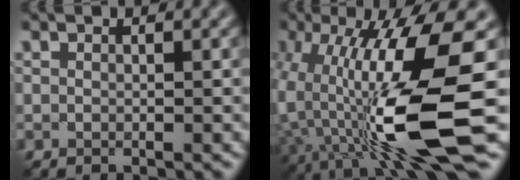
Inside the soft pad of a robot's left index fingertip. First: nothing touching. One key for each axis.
{"total": 12.5, "fx": -1.7, "fy": 2.8, "fz": 12.1, "tx": -0.224, "ty": -0.006, "tz": -0.027}